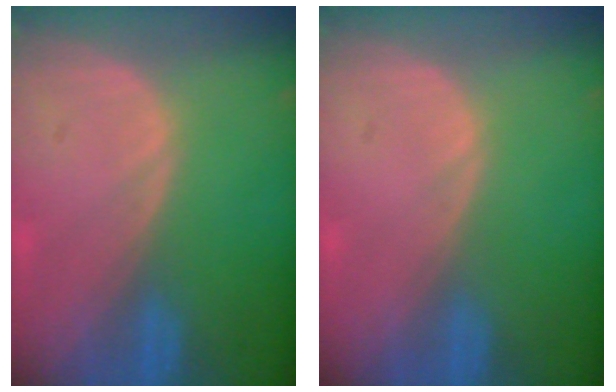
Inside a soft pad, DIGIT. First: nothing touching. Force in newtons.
{"total": 0.0}